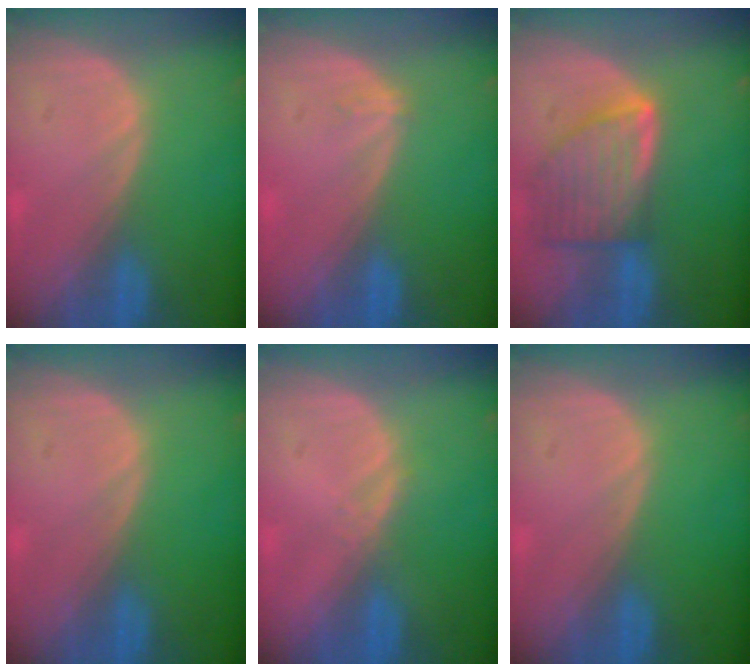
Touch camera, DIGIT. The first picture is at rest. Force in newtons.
{"total": 0.9, "press": 0.6, "slide": 0.6}
{"total": 8.0, "press": 7.1, "slide": 3.6}
{"total": 0.0}
{"total": 1.2, "press": 1.0, "slide": 0.7}
{"total": 0.0}